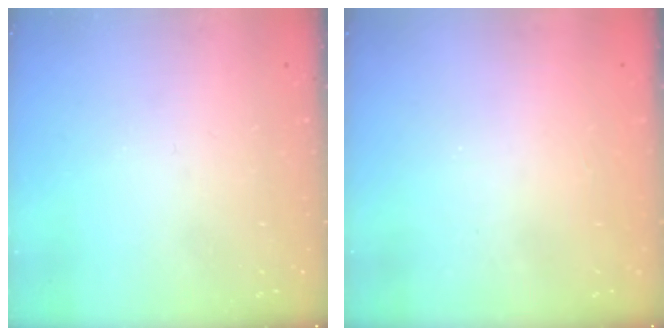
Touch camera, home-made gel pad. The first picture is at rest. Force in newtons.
{"total": 1.2, "press": 1.2, "slide": 0.1}